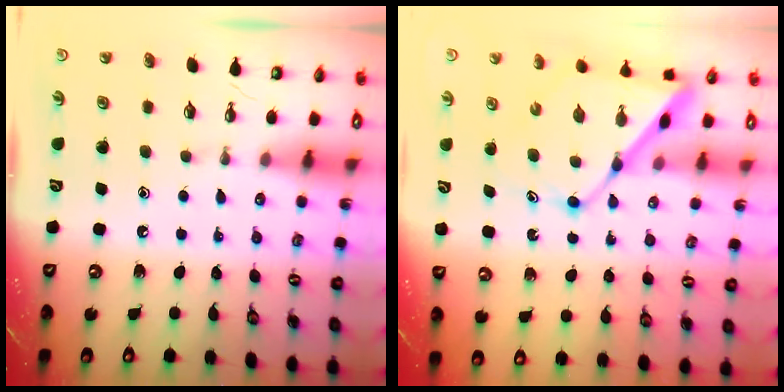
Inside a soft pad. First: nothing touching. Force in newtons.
{"total": 13.5, "press": 13.4, "slide": 1.1}